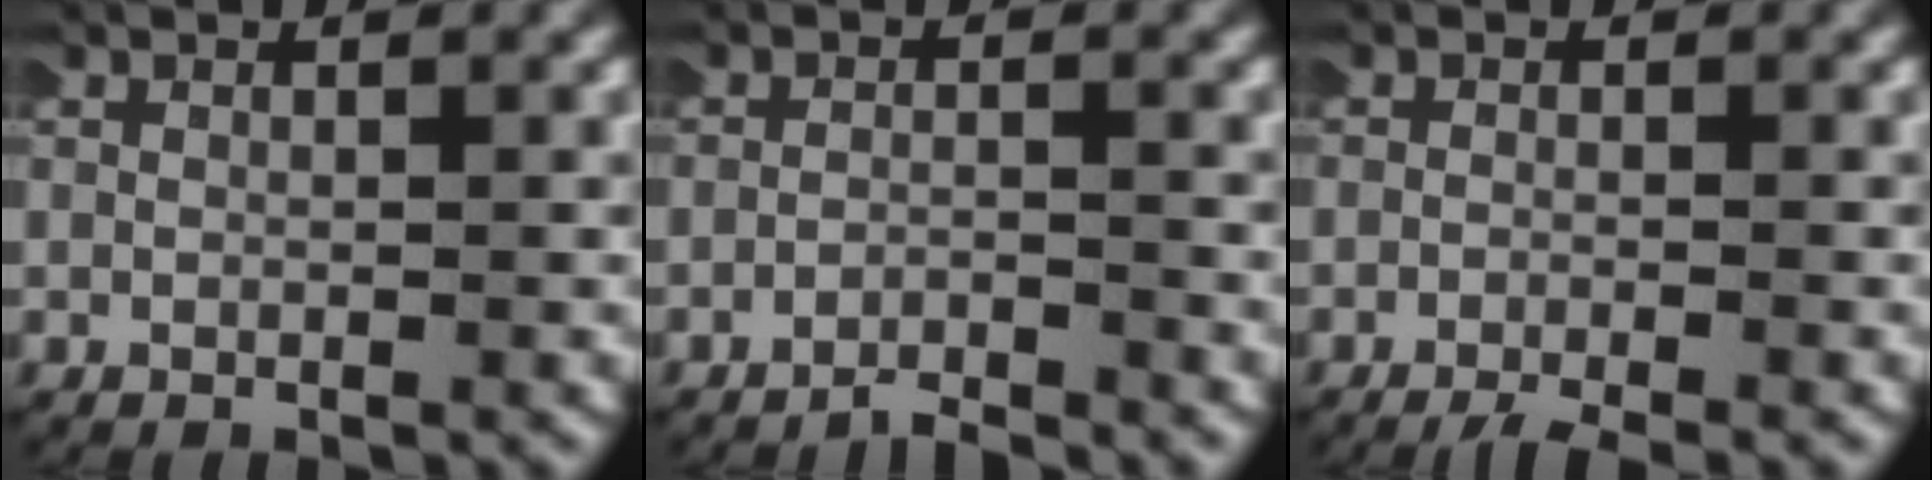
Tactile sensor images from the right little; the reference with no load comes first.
{"total": 3.3, "force": [-3.3, 0.1, 0.1], "torque": [0.000, -0.010, -0.053]}
{"total": 3.5, "force": [-3.2, 0.6, 1.3], "torque": [-0.020, -0.012, -0.044]}